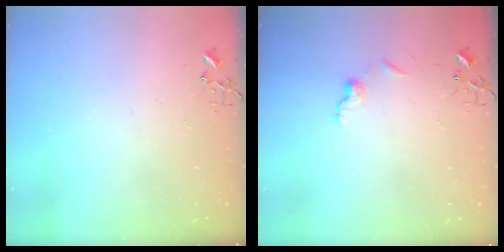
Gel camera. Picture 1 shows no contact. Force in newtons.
{"total": 6.4, "press": 6.4, "slide": 0.7}